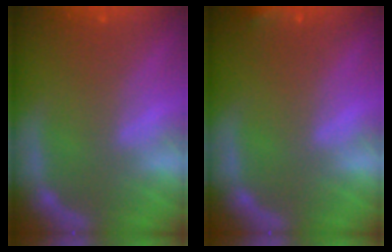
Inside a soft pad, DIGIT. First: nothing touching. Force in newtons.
{"total": 1.9}